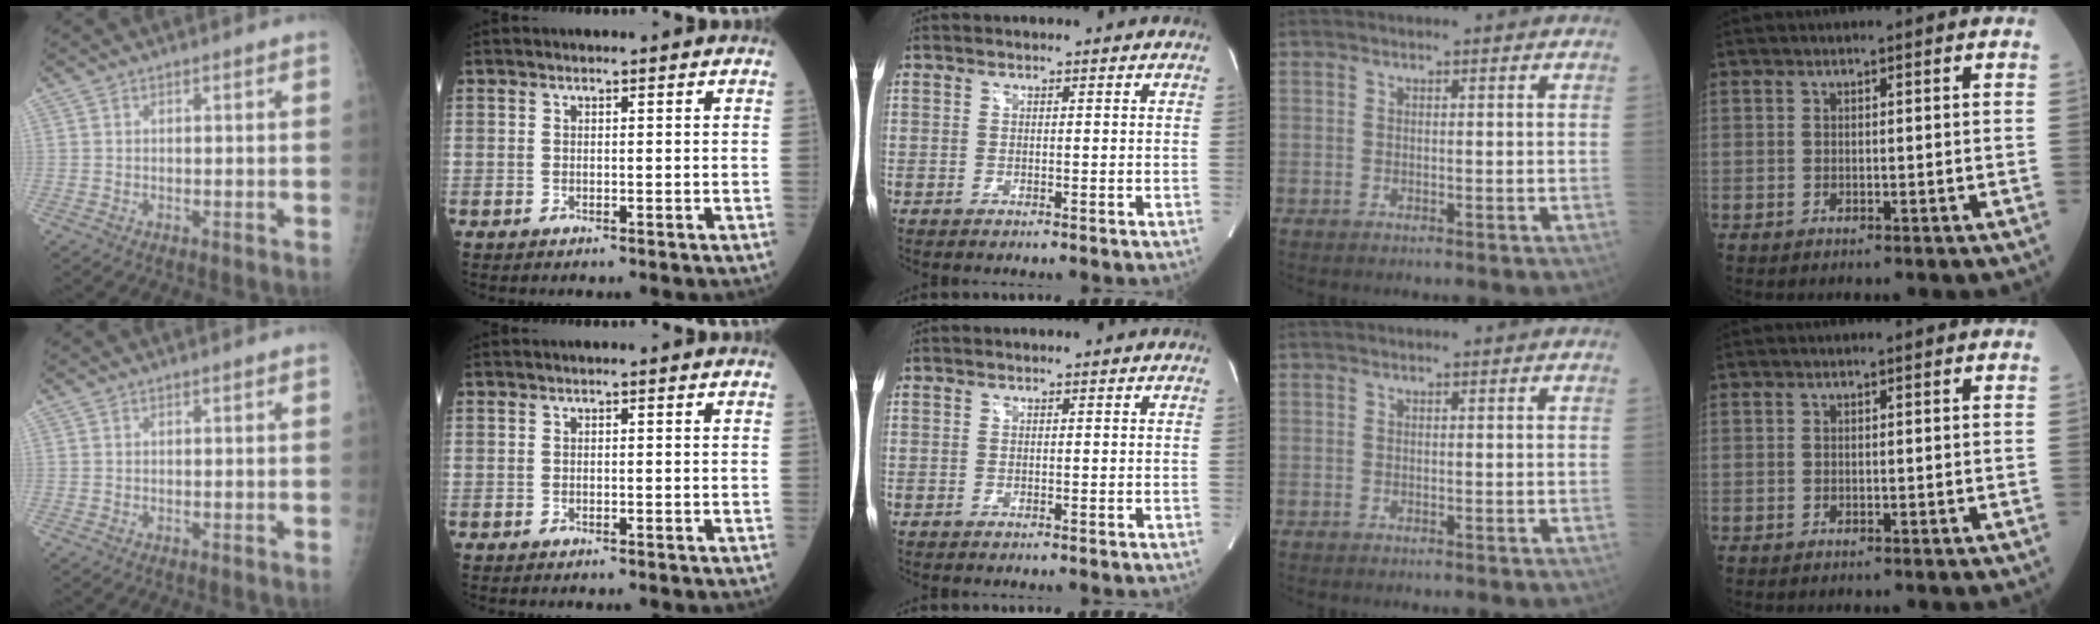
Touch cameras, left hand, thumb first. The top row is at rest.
{}